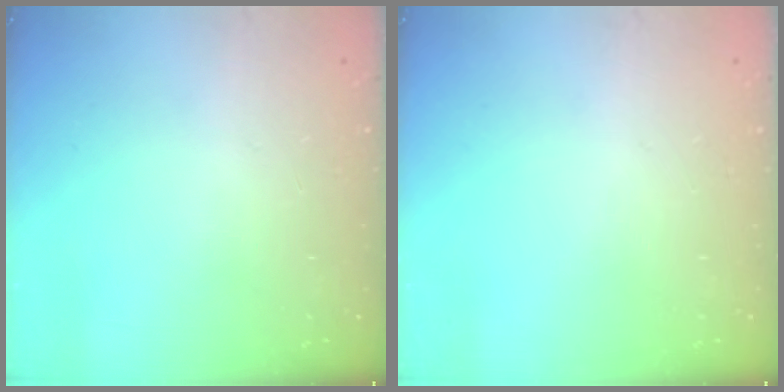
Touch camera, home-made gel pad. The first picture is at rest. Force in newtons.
{"total": 0.0}